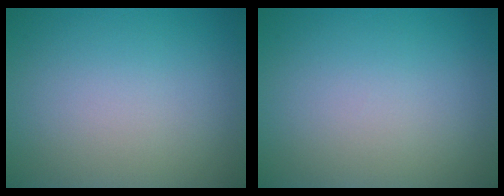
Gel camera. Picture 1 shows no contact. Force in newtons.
{"total": 0.0}